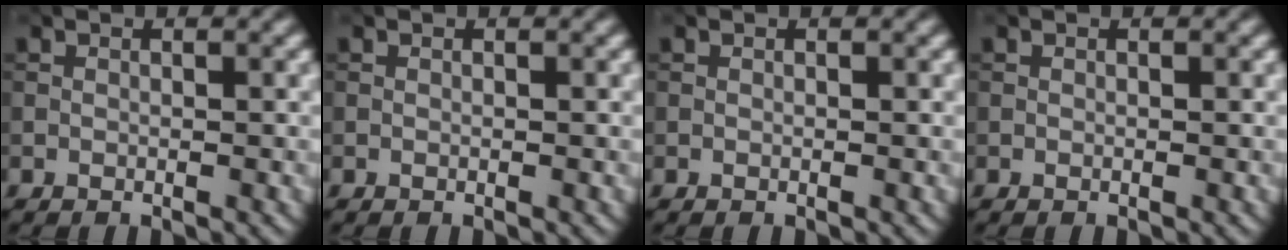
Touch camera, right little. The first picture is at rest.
{"total": 0.0}
{"total": 0.0}
{"total": 0.0}